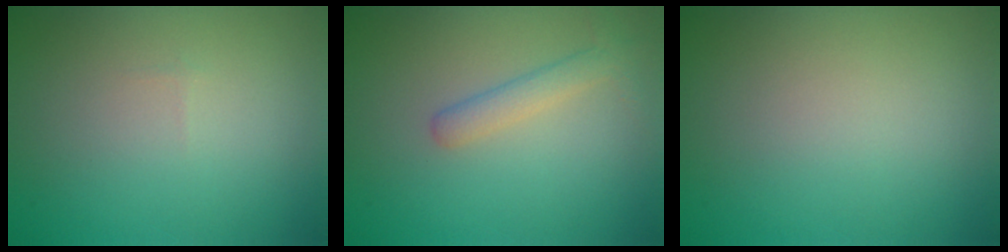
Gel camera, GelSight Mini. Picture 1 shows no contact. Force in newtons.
{"total": 2.0, "press": 2.0, "slide": 0.1}
{"total": 0.0}